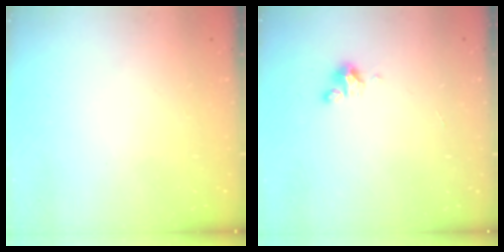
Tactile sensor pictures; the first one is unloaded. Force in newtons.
{"total": 2.8, "press": 2.8, "slide": 0.2}